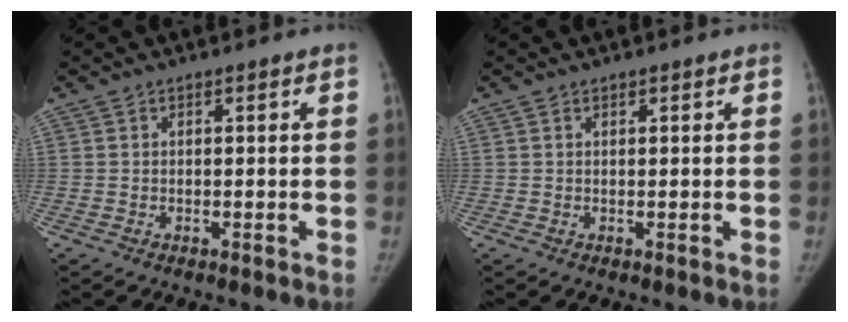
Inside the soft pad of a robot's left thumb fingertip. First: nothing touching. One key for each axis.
{"total": 0.0}